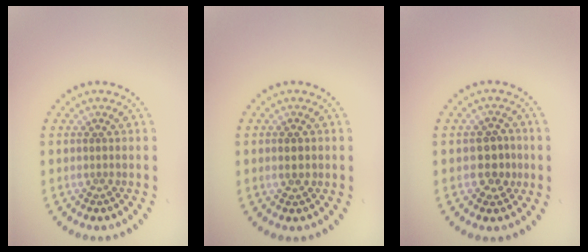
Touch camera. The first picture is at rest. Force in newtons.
{"total": 2.0, "press": 2.0, "slide": 0.1}
{"total": 2.4, "press": 2.3, "slide": 0.7}